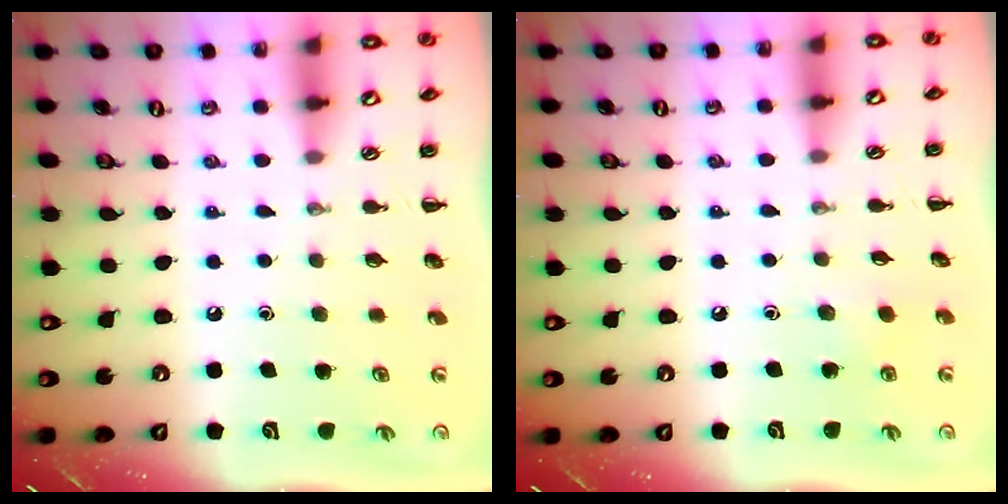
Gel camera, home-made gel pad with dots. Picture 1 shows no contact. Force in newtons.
{"total": 2.4, "press": 2.3, "slide": 0.8}